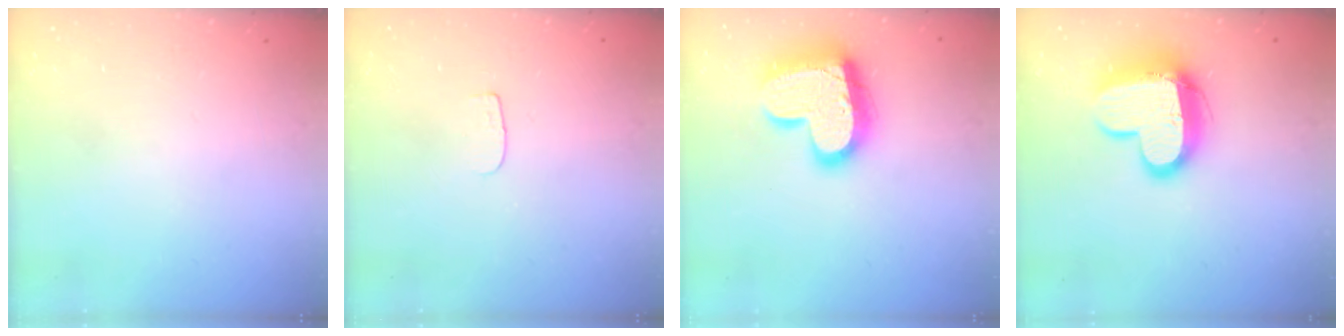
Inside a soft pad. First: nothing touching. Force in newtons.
{"total": 3.6, "press": 3.6, "slide": 0.4}
{"total": 19.1, "press": 19.0, "slide": 1.8}
{"total": 14.4, "press": 14.3, "slide": 1.4}